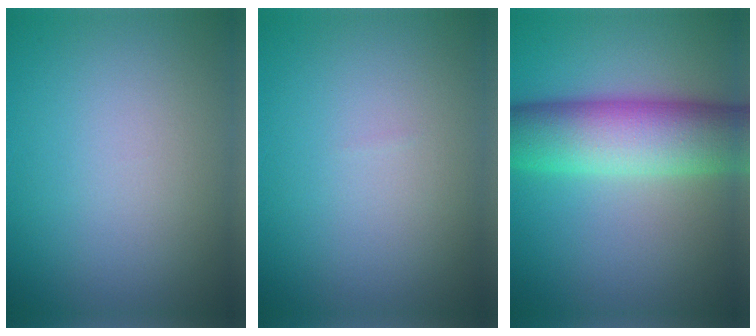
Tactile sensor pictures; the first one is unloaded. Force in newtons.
{"total": 0.0}
{"total": 9.6, "press": 9.6, "slide": 0.3}